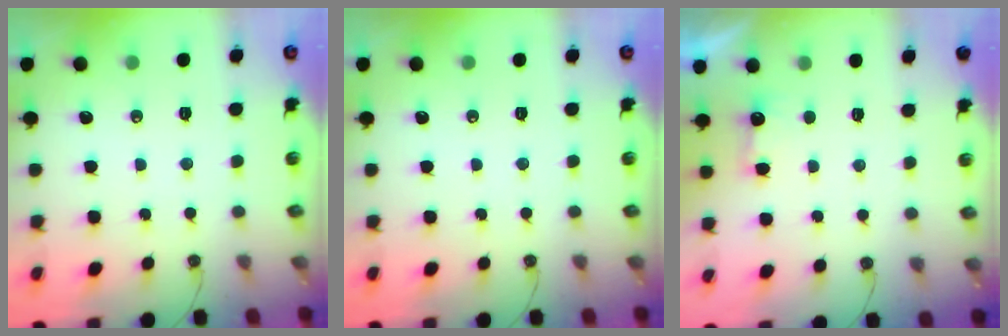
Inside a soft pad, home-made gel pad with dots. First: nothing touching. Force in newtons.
{"total": 0.0}
{"total": 2.3, "press": 2.2, "slide": 0.8}